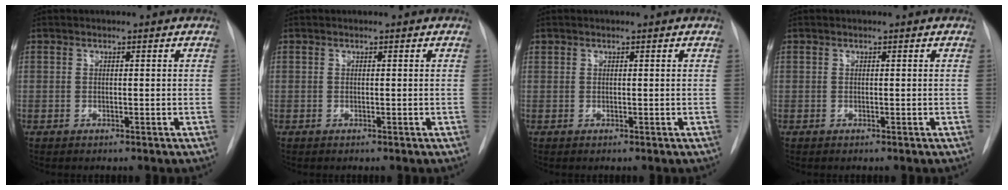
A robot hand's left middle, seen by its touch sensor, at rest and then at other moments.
{"total": 0.0}
{"total": 0.0}
{"total": 0.0}